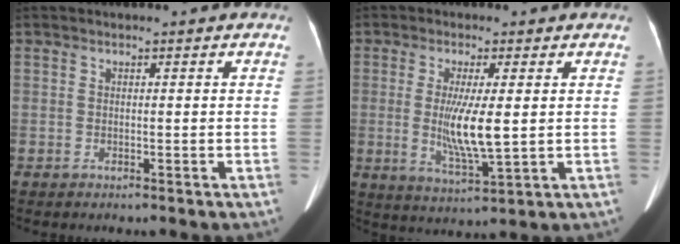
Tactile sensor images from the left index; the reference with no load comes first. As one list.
[{"total": 7.7, "force": [-0.7, 0.8, 7.7], "torque": [-0.155, -0.024, -0.007]}]